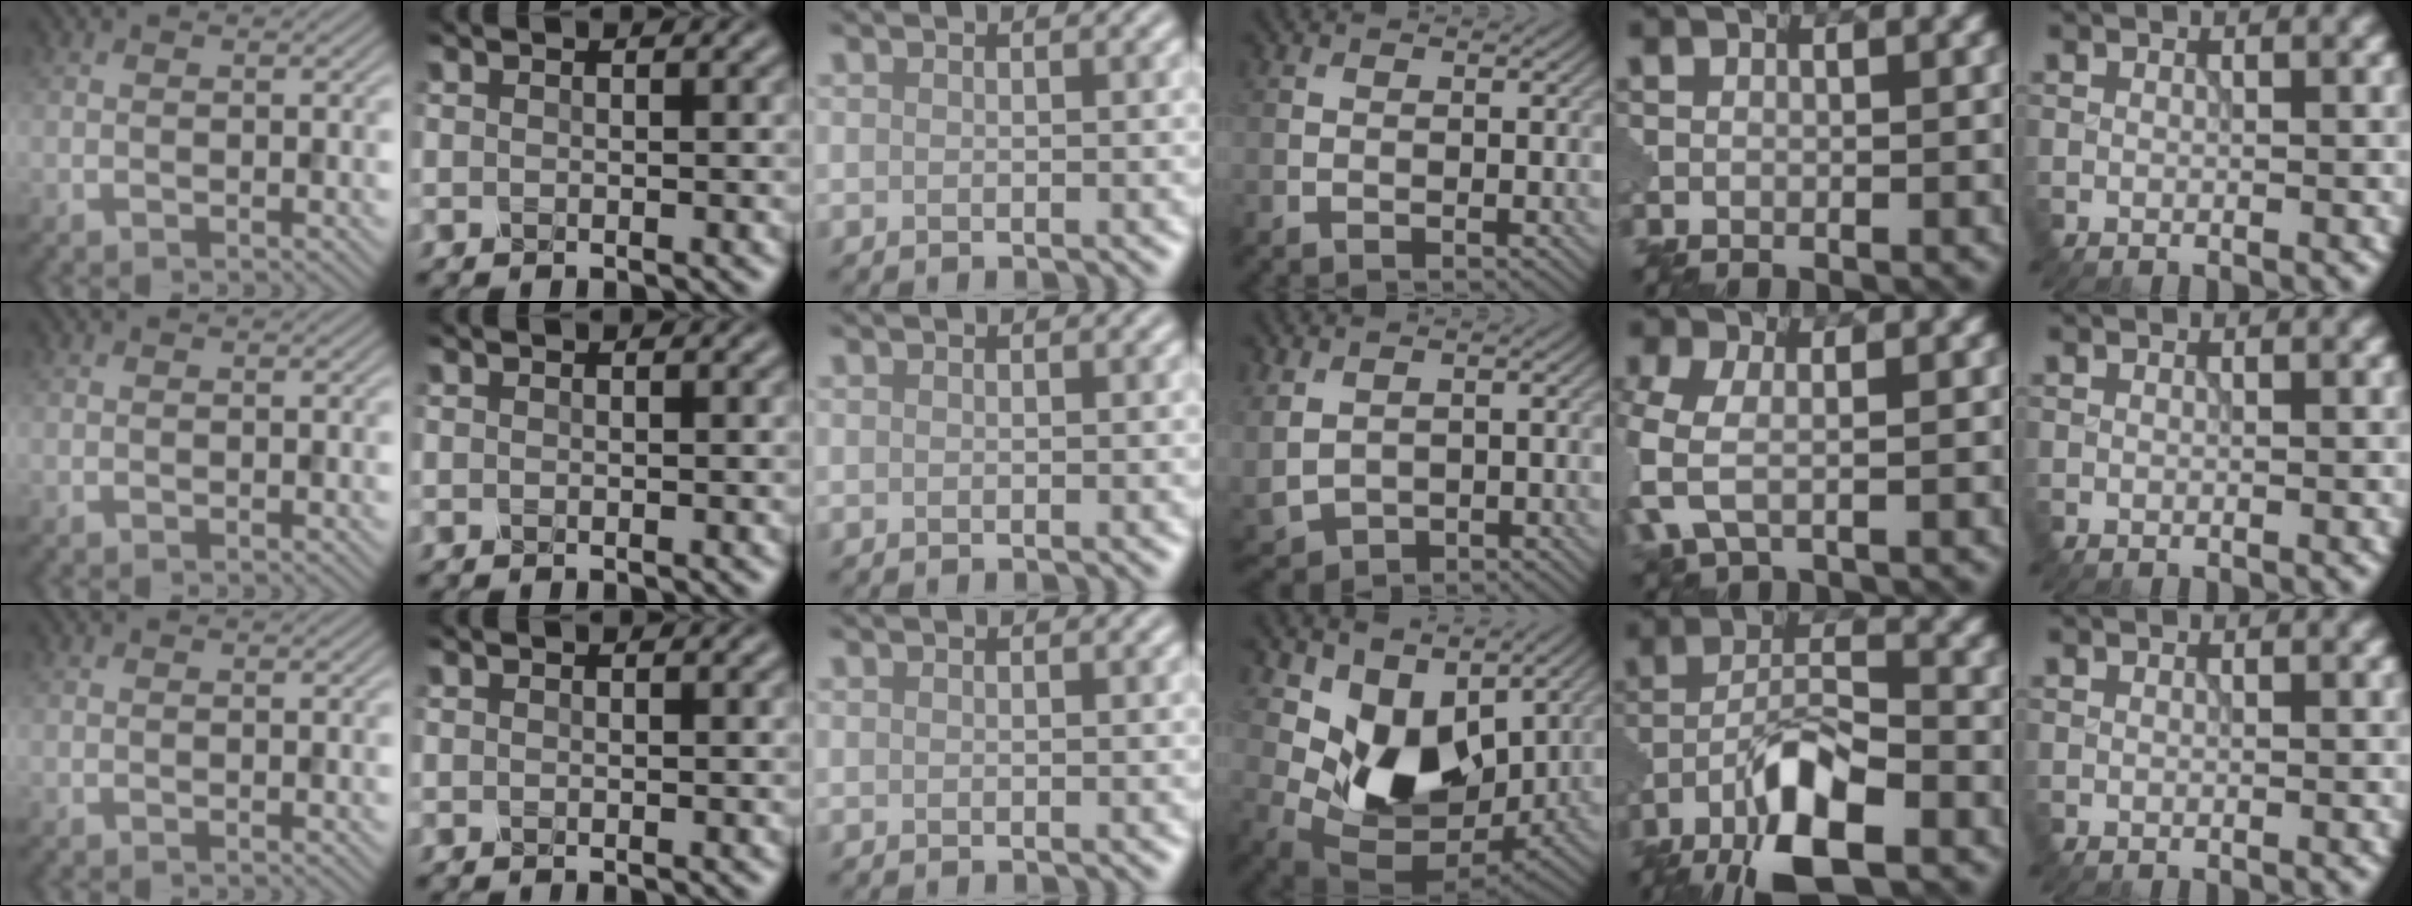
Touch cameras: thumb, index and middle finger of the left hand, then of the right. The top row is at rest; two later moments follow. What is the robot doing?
{"motion": "insert", "object": "pin"}